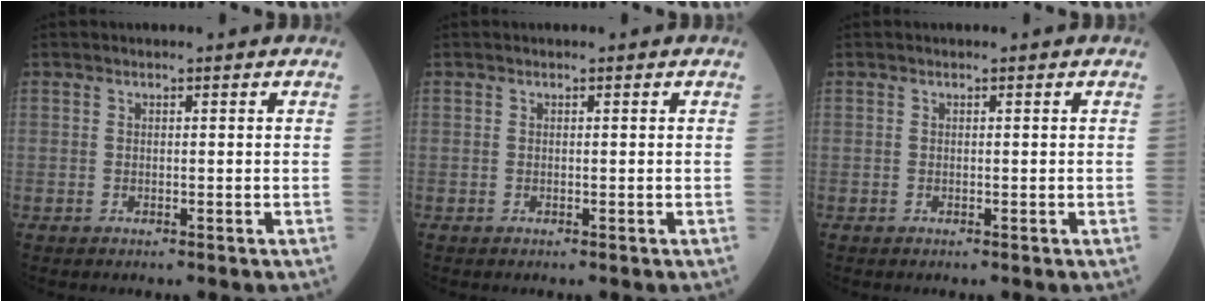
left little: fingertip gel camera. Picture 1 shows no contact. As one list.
[{"total": 0.0}, {"total": 0.0}]